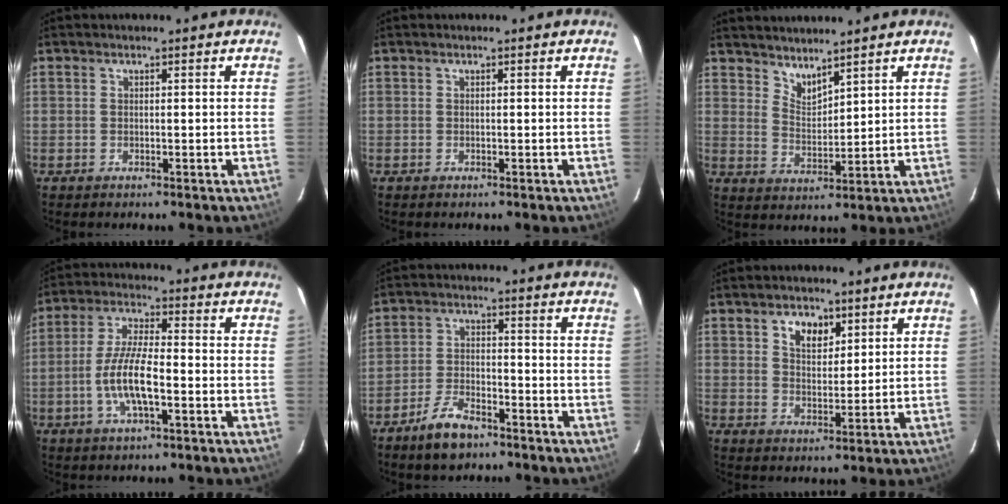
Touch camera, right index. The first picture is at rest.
{"total": 0.0}
{"total": 4.8, "force": [4.3, 1.2, 1.6], "torque": [-0.024, -0.006, 0.083]}
{"total": 9.3, "force": [-3.0, 2.5, 8.5], "torque": [-0.173, -0.001, -0.058]}
{"total": 7.5, "force": [-5.5, 3.0, 4.0], "torque": [-0.096, 0.002, -0.100]}
{"total": 5.5, "force": [2.8, 3.5, 3.1], "torque": [-0.045, 0.004, 0.051]}